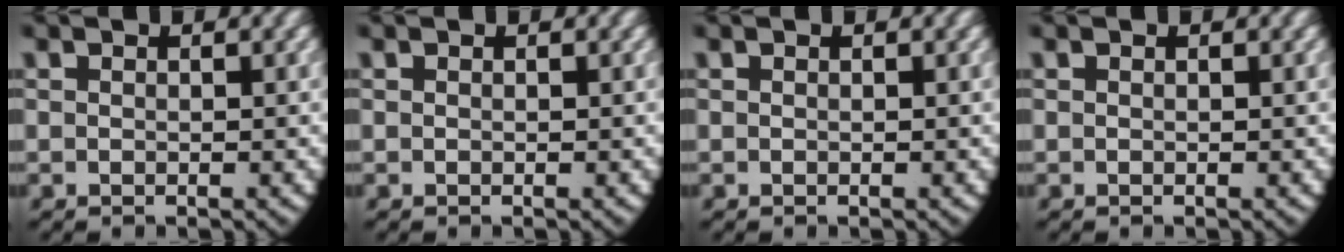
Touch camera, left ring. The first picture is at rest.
{"total": 0.0}
{"total": 0.0}
{"total": 0.0}